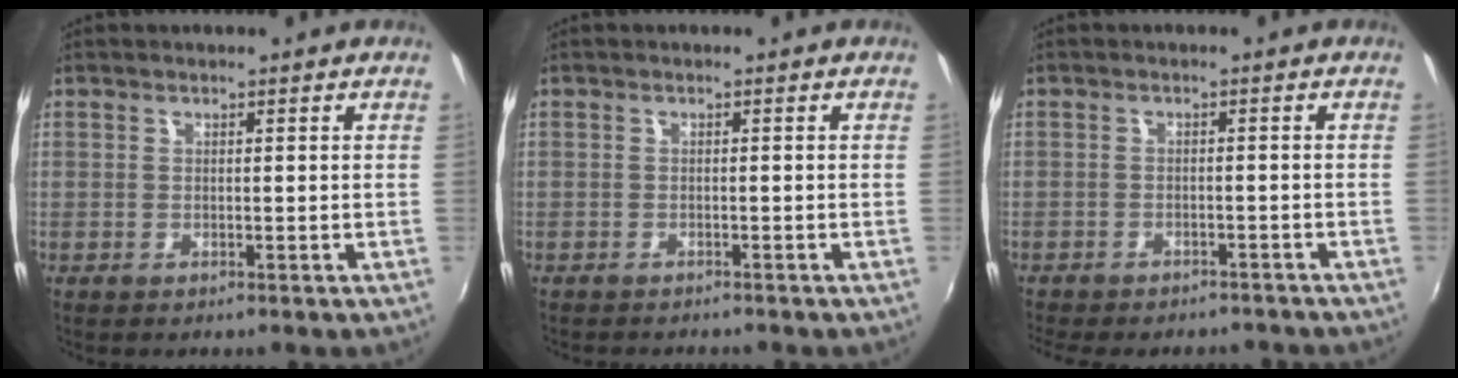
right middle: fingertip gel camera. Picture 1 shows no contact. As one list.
[{"total": 2.2, "force": [-2.1, 0.5, 0.6], "torque": [-0.019, -0.012, -0.034]}, {"total": 9.9, "force": [-8.5, 3.3, 3.8], "torque": [-0.088, -0.020, -0.119]}]